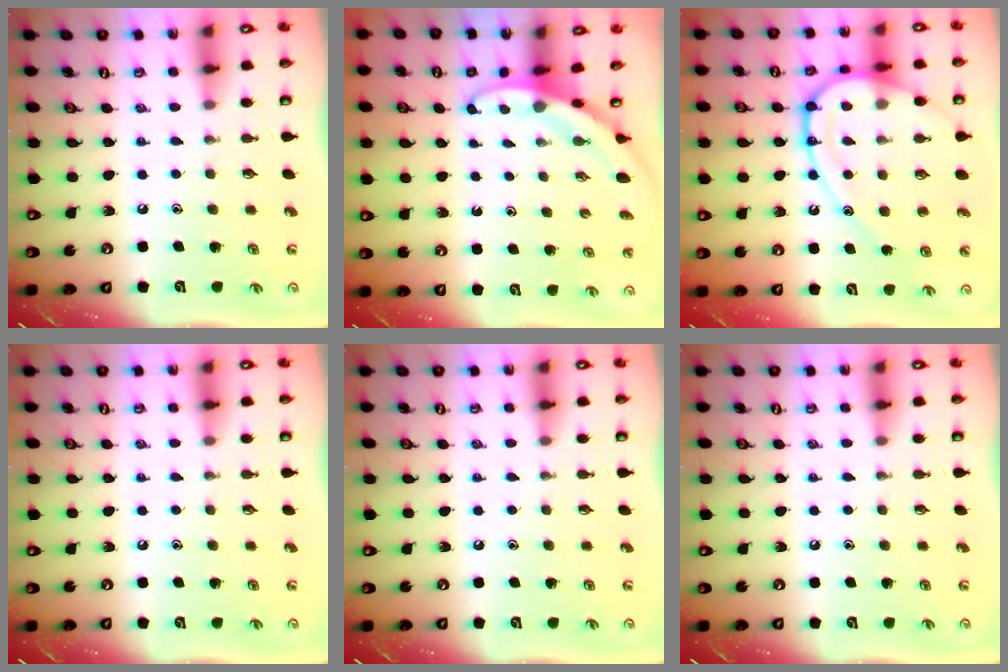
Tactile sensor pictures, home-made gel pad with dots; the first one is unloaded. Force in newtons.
{"total": 2.9, "press": 2.9, "slide": 0.1}
{"total": 15.0, "press": 14.9, "slide": 1.7}
{"total": 0.0}
{"total": 0.0}
{"total": 0.0}